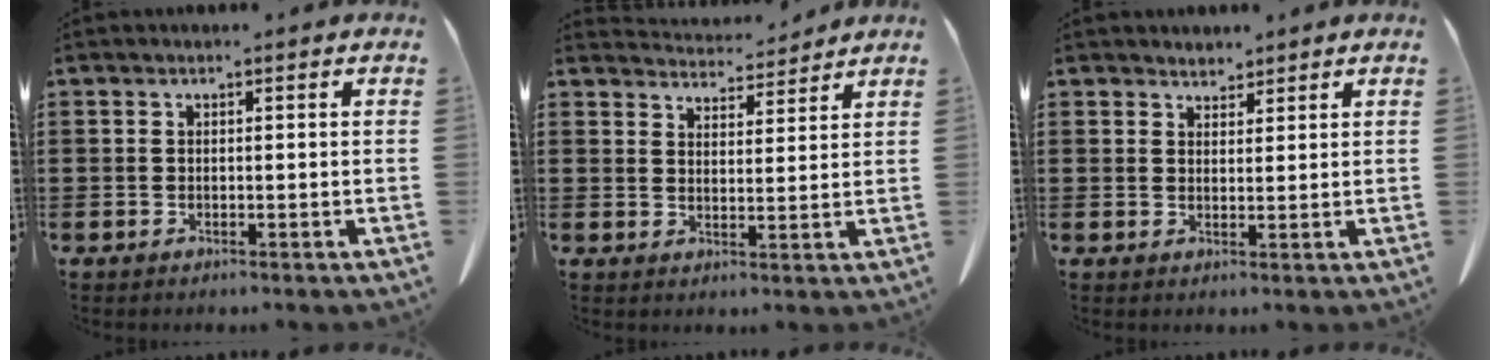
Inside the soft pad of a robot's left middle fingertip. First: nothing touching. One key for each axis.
{"total": 4.8, "fx": 4.7, "fy": 0.8, "fz": 0.5, "tx": -0.023, "ty": -0.019, "tz": 0.087}
{"total": 2.4, "fx": 2.3, "fy": 0.6, "fz": -0.2, "tx": -0.001, "ty": -0.002, "tz": 0.045}